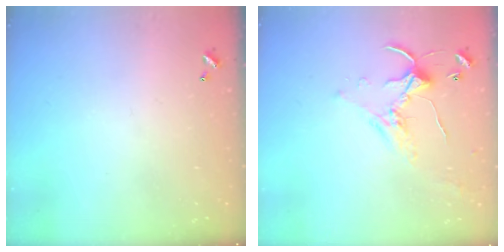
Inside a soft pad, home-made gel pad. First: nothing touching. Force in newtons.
{"total": 1.5, "press": 1.5, "slide": 0.3}